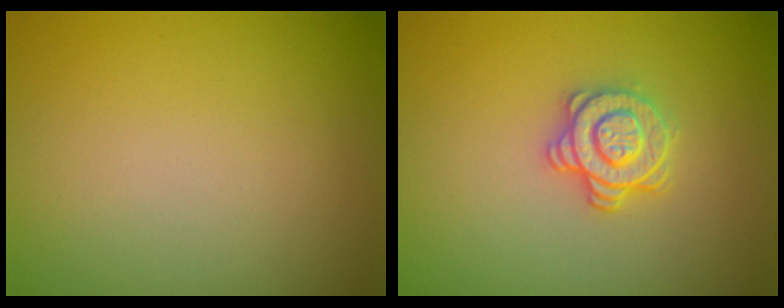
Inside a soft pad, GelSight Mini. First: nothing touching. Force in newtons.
{"total": 2.9, "press": 2.5, "slide": 1.4}